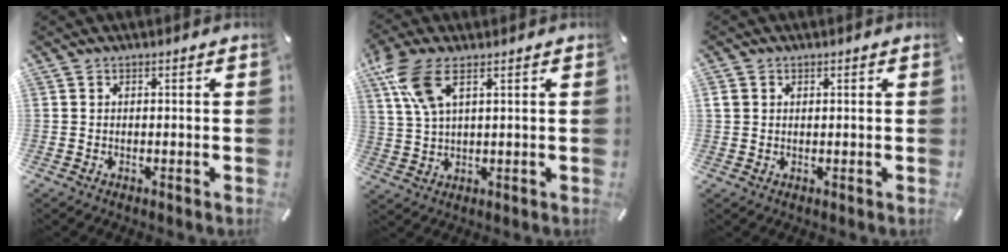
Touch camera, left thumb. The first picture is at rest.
{"total": 9.3, "force": [4.5, 3.7, 7.2], "torque": [-0.159, -0.003, 0.085]}
{"total": 1.7, "force": [0.5, 1.5, 0.5], "torque": [-0.011, 0.006, 0.007]}